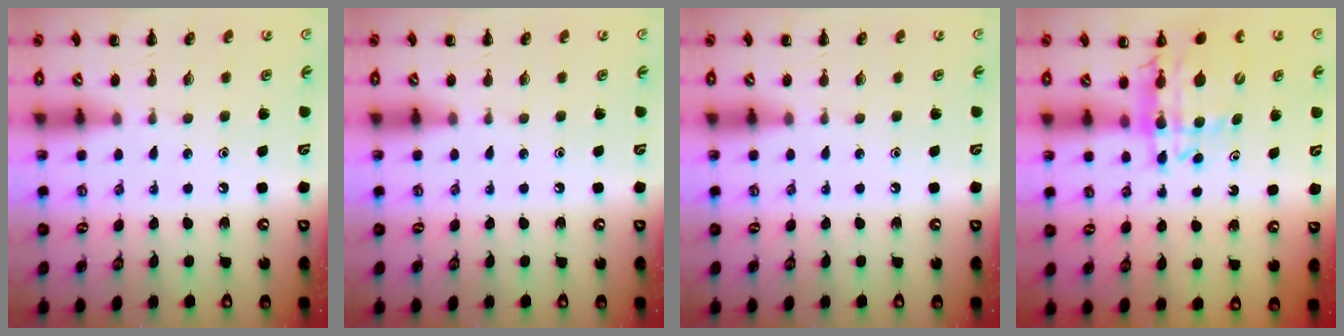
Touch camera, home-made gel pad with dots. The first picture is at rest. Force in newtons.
{"total": 0.0}
{"total": 0.0}
{"total": 12.2, "press": 11.5, "slide": 4.0}